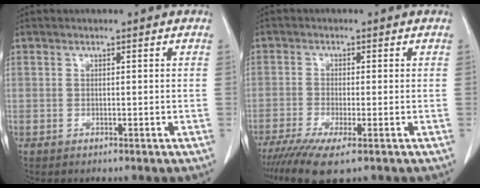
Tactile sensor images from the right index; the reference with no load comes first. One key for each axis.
{"total": 7.0, "fx": -4.4, "fy": 0.9, "fz": 5.3, "tx": -0.091, "ty": -0.018, "tz": -0.075}